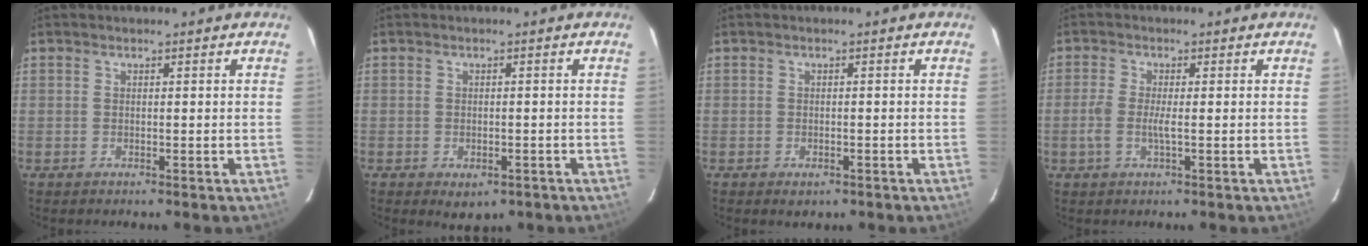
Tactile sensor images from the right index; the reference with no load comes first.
{"total": 3.9, "force": [-1.9, 2.6, 2.2], "torque": [-0.042, -0.009, -0.016]}
{"total": 2.2, "force": [-1.2, 1.4, 1.2], "torque": [-0.023, -0.003, -0.013]}
{"total": 3.2, "force": [-0.7, 0.6, 3.1], "torque": [-0.068, -0.001, -0.017]}